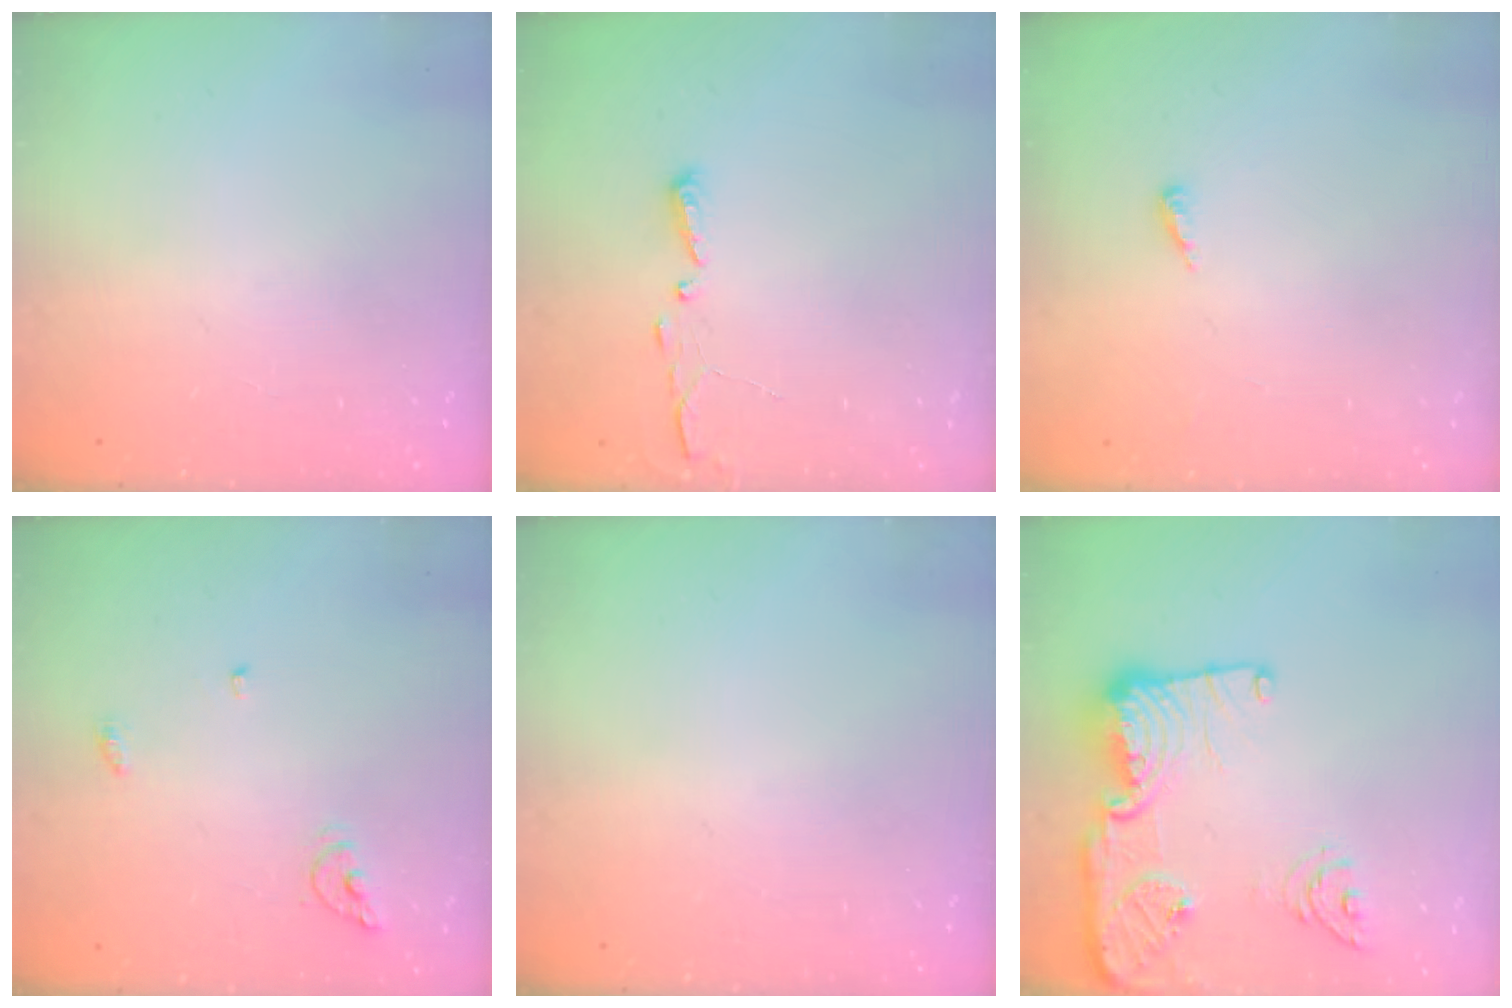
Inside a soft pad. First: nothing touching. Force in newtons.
{"total": 3.1, "press": 3.1, "slide": 0.3}
{"total": 2.8, "press": 2.8, "slide": 0.2}
{"total": 5.8, "press": 5.8, "slide": 0.4}
{"total": 0.0}
{"total": 18.5, "press": 18.4, "slide": 2.0}